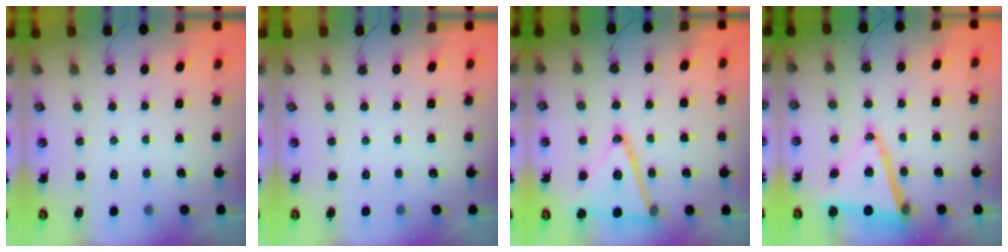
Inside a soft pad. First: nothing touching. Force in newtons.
{"total": 0.0}
{"total": 18.6, "press": 18.3, "slide": 3.5}
{"total": 14.6, "press": 14.2, "slide": 3.4}